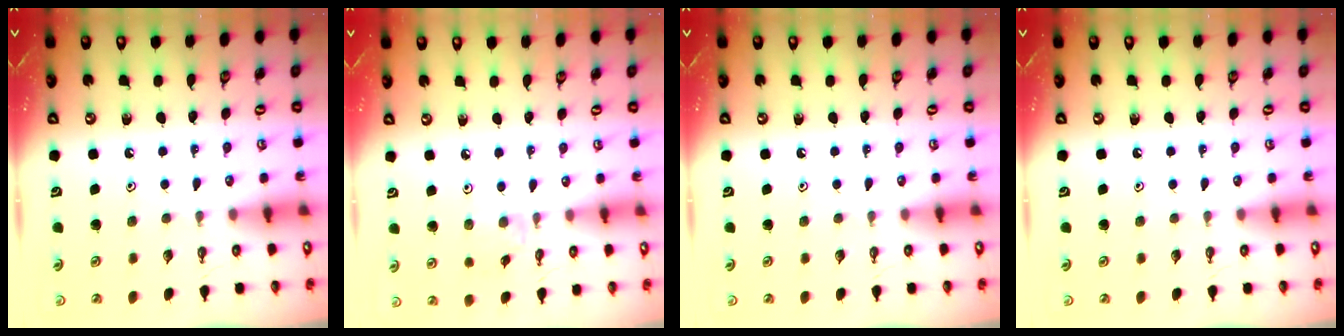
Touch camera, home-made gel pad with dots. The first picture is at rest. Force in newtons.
{"total": 2.2, "press": 2.2, "slide": 0.4}
{"total": 0.0}
{"total": 0.0}